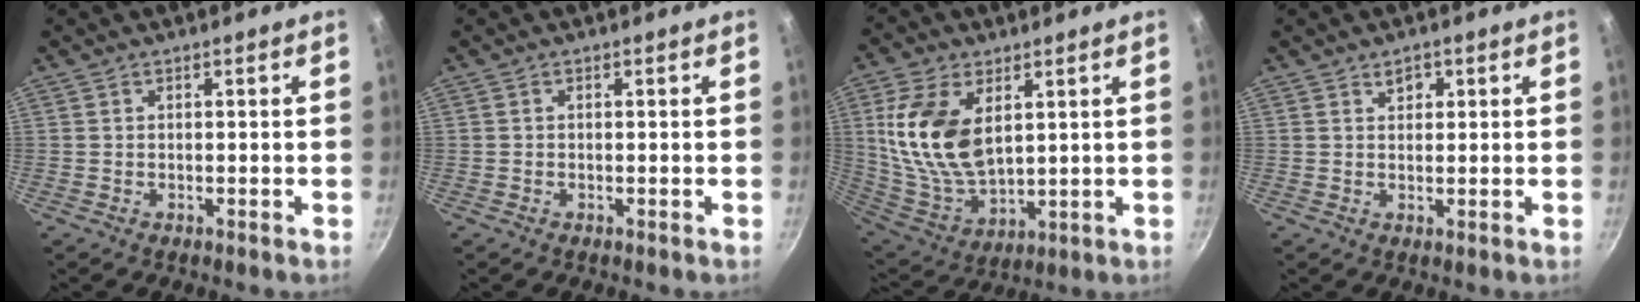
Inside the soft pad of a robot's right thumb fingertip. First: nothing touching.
{"total": 0.0}
{"total": 16.9, "force": [4.5, 9.8, 13.0], "torque": [-0.244, -0.029, 0.101]}
{"total": 2.3, "force": [1.1, 1.6, 1.1], "torque": [-0.003, -0.005, 0.017]}